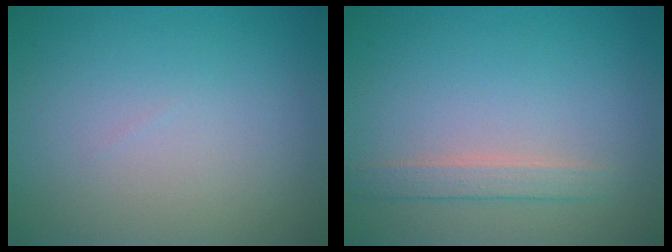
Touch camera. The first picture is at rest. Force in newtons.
{"total": 1.8, "press": 1.8, "slide": 0.1}